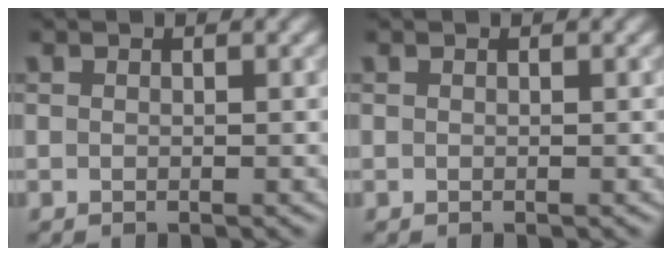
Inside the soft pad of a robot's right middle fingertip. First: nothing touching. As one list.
[{"total": 0.0}]